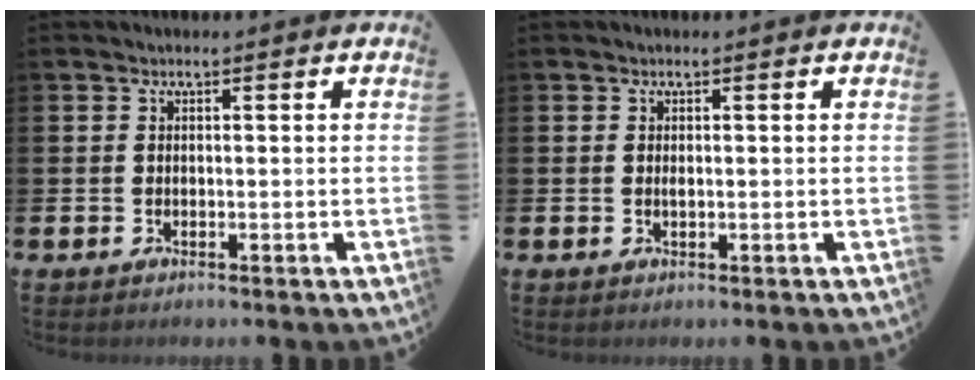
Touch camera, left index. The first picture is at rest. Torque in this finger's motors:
{"motor_torque": [0.07, 0.04, -0.01, 0.02]}